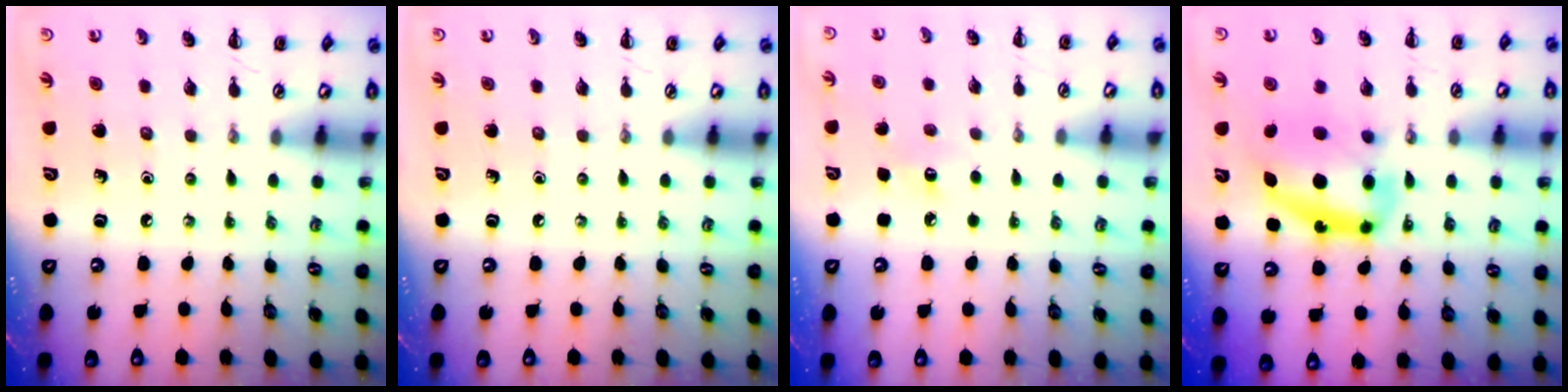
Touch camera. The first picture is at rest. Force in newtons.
{"total": 0.0}
{"total": 5.8, "press": 5.7, "slide": 1.5}
{"total": 12.1, "press": 11.8, "slide": 2.9}